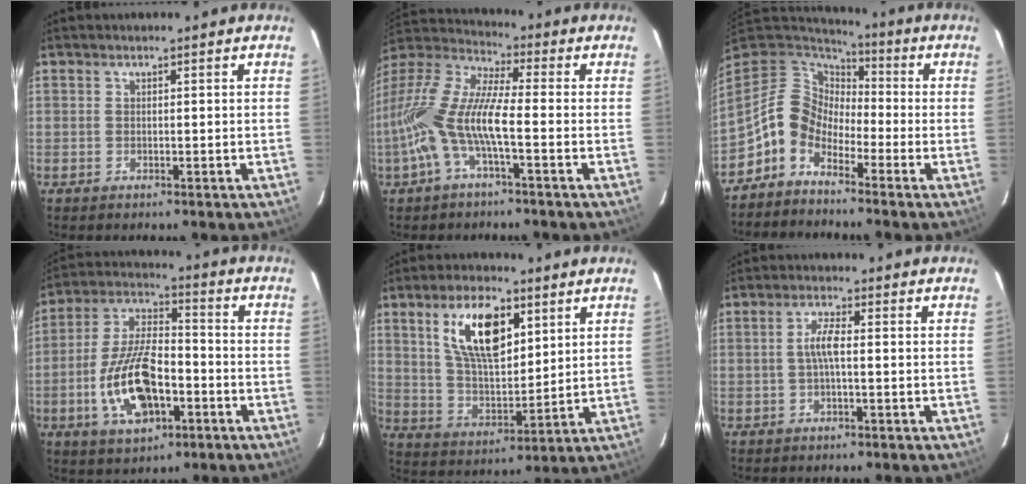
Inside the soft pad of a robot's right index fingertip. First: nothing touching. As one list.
[{"total": 13.7, "force": [-3.8, 3.1, 12.8], "torque": [-0.256, 0.000, -0.080]}, {"total": 9.3, "force": [-5.6, 6.4, 3.7], "torque": [-0.074, 0.029, -0.128]}, {"total": 15.5, "force": [-5.2, 7.4, 12.6], "torque": [-0.261, 0.007, -0.087]}, {"total": 14.3, "force": [6.3, 6.5, 11.0], "torque": [-0.193, 0.015, 0.124]}, {"total": 3.5, "force": [-0.3, 0.6, 3.4], "torque": [-0.067, 0.007, -0.004]}]